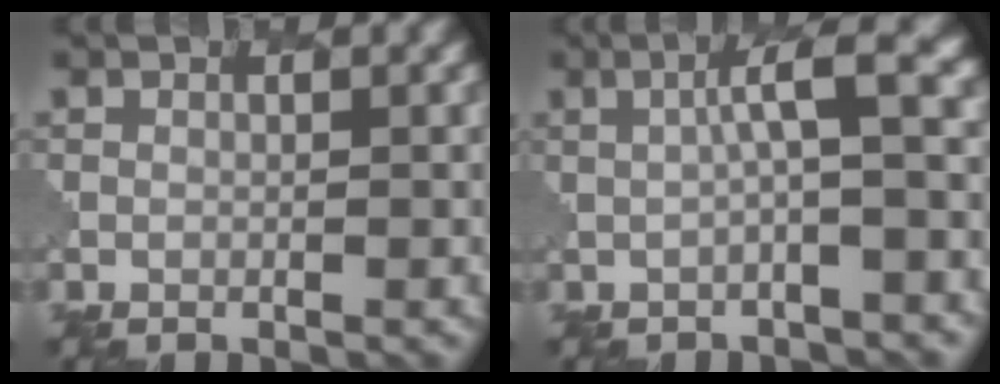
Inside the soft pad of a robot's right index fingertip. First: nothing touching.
{"total": 4.8, "force": [0.3, 1.0, 4.6], "torque": [-0.063, 0.020, -0.002]}